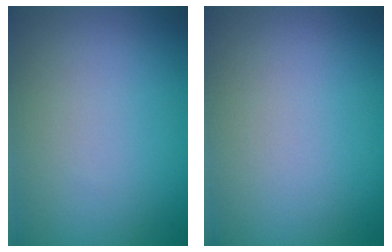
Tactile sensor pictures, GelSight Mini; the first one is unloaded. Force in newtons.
{"total": 0.0}